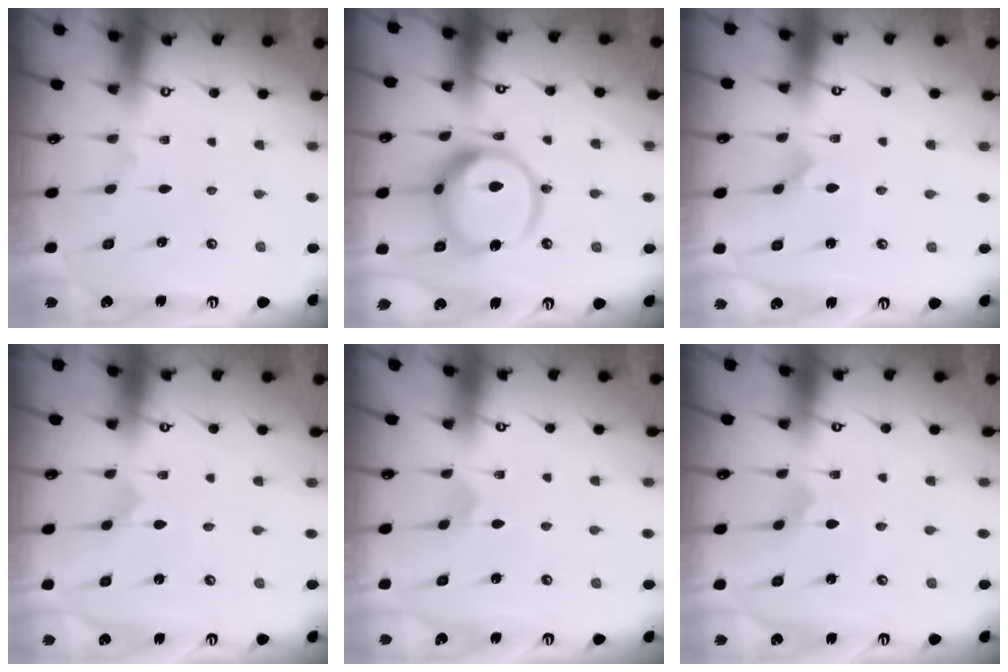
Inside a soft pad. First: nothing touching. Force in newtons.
{"total": 18.3, "press": 18.2, "slide": 2.1}
{"total": 2.9, "press": 2.9, "slide": 0.2}
{"total": 0.0}
{"total": 3.0, "press": 3.0, "slide": 0.2}
{"total": 2.1, "press": 2.1, "slide": 0.3}